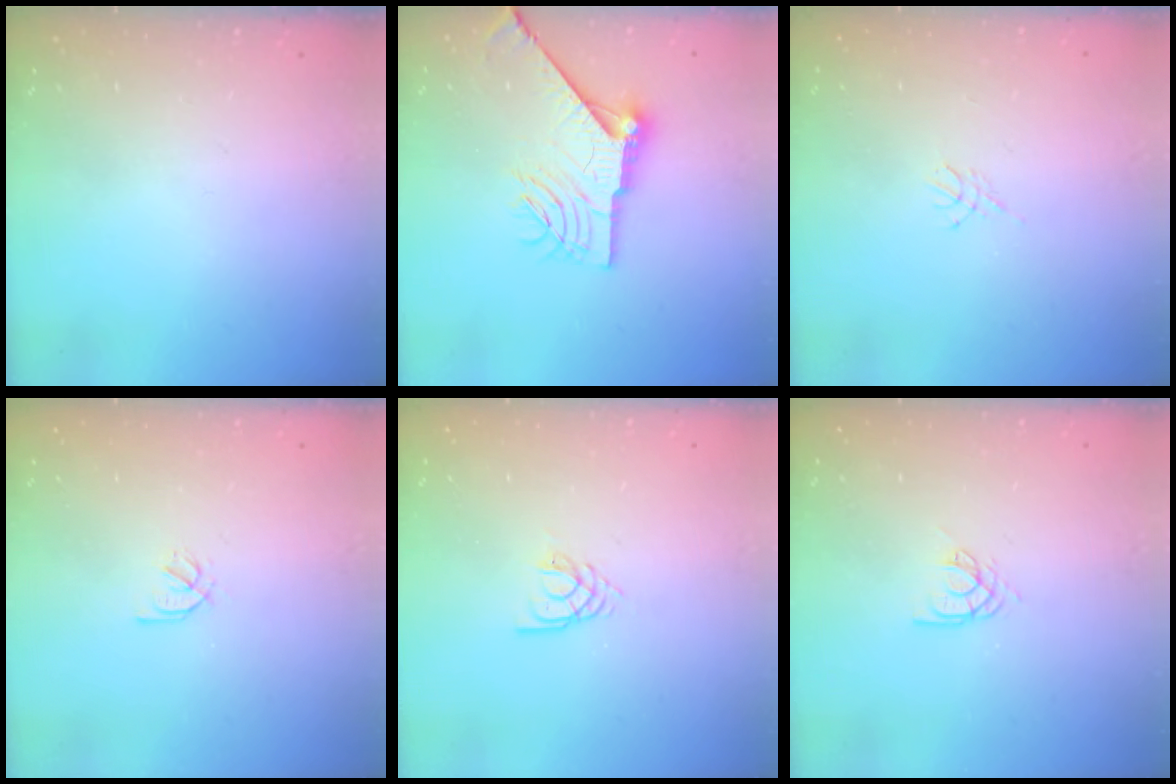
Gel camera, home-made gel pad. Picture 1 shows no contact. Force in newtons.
{"total": 14.0, "press": 13.9, "slide": 0.9}
{"total": 3.0, "press": 2.9, "slide": 0.6}
{"total": 2.1, "press": 2.0, "slide": 0.7}
{"total": 2.6, "press": 2.6, "slide": 0.3}
{"total": 4.5, "press": 4.5, "slide": 0.3}